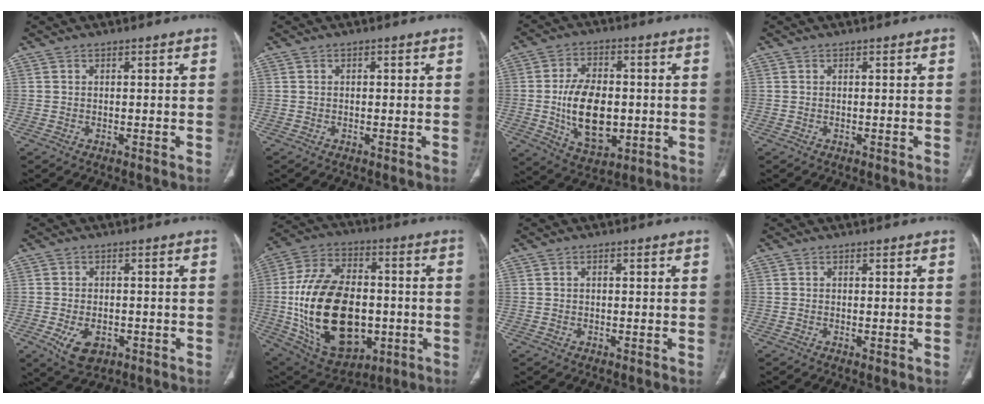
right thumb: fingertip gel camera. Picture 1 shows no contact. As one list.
[{"total": 0.6, "force": [0.1, 0.4, 0.4], "torque": [-0.006, 0.001, 0.003]}, {"total": 14.6, "force": [-1.4, 9.0, 11.4], "torque": [-0.172, 0.000, -0.010]}, {"total": 0.0}, {"total": 6.3, "force": [-2.4, 4.0, 4.2], "torque": [-0.071, 0.003, -0.030]}, {"total": 27.5, "force": [-3.5, 17.3, 21.1], "torque": [-0.377, 0.013, -0.029]}, {"total": 0.5, "force": [0.1, 0.3, 0.4], "torque": [-0.008, 0.002, 0.003]}, {"total": 0.6, "force": [-0.1, 0.1, 0.5], "torque": [-0.014, -0.004, 0.000]}]